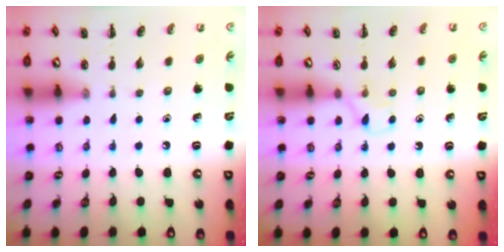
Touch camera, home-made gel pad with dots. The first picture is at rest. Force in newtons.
{"total": 3.3, "press": 3.0, "slide": 1.3}